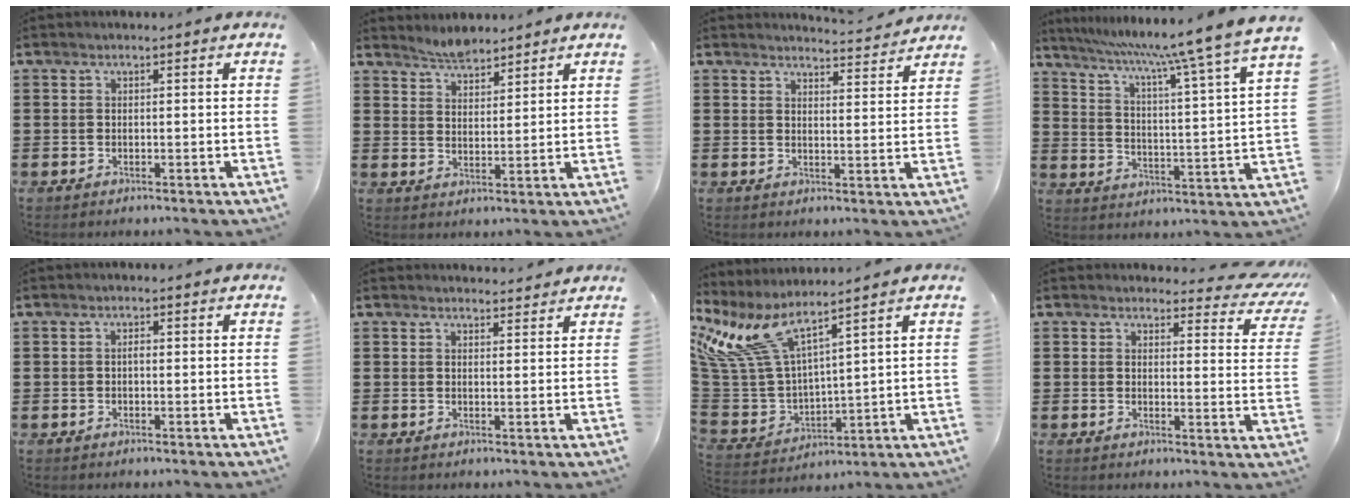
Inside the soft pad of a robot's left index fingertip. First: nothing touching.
{"total": 3.4, "force": [3.3, 0.4, -0.1], "torque": [-0.009, -0.006, 0.065]}
{"total": 3.5, "force": [3.5, -0.3, 0.4], "torque": [-0.012, -0.026, 0.060]}
{"total": 7.8, "force": [6.5, -1.6, 4.0], "torque": [-0.096, -0.057, 0.095]}
{"total": 0.8, "force": [-0.1, 0.4, 0.7], "torque": [-0.016, 0.000, -0.001]}
{"total": 2.0, "force": [2.0, 0.2, 0.1], "torque": [-0.008, -0.002, 0.039]}
{"total": 10.2, "force": [6.9, 3.2, 6.8], "torque": [-0.195, -0.055, 0.114]}
{"total": 3.9, "force": [3.4, 1.2, 1.5], "torque": [-0.028, -0.018, 0.057]}